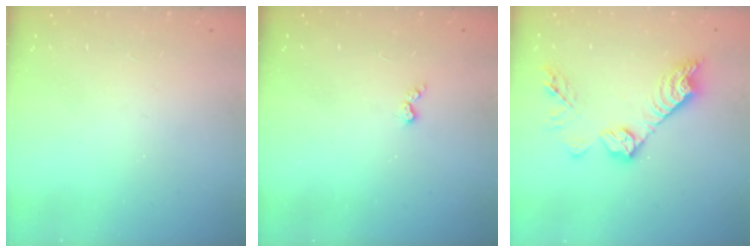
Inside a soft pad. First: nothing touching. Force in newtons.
{"total": 2.9, "press": 2.9, "slide": 0.5}
{"total": 14.7, "press": 14.7, "slide": 1.0}